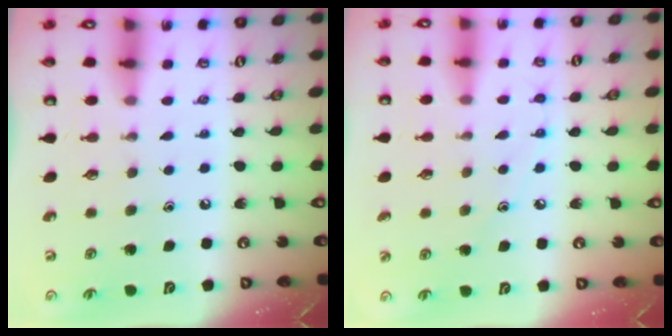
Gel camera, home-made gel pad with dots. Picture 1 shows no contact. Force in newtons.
{"total": 5.7, "press": 5.7, "slide": 0.5}